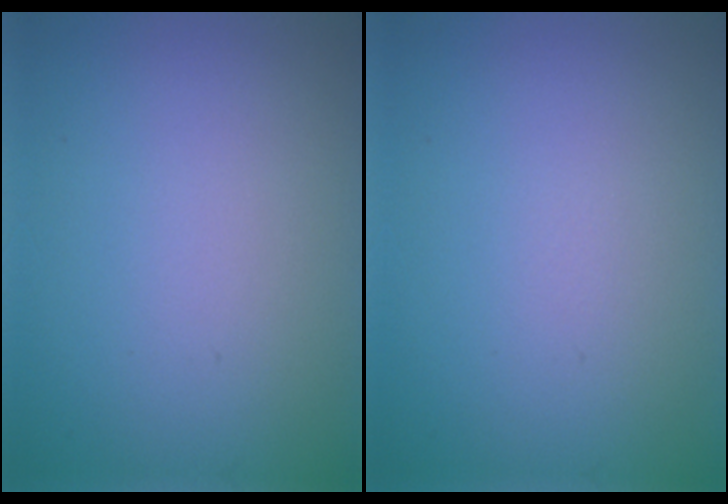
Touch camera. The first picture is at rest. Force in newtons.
{"total": 0.0}